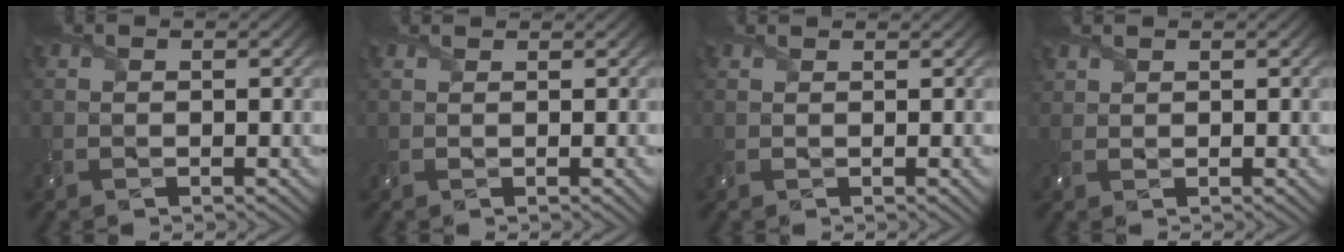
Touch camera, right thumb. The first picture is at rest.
{"total": 1.8, "force": [1.2, 0.4, 1.3], "torque": [-0.029, 0.002, 0.018]}
{"total": 1.9, "force": [1.2, 0.4, 1.3], "torque": [-0.030, 0.003, 0.018]}
{"total": 1.6, "force": [1.4, 0.6, 0.5], "torque": [-0.016, 0.007, 0.034]}